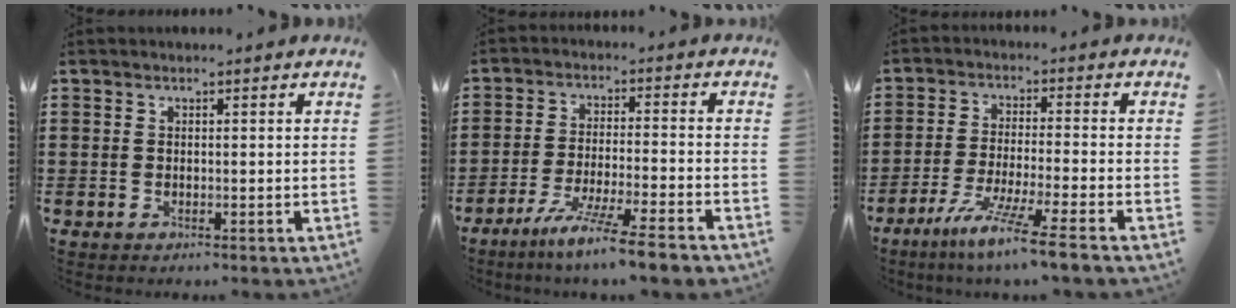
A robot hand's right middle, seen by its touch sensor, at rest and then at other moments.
{"total": 7.9, "force": [-6.5, -0.6, 4.3], "torque": [-0.085, -0.016, -0.126]}
{"total": 7.6, "force": [-6.0, -0.9, 4.6], "torque": [-0.091, -0.018, -0.116]}